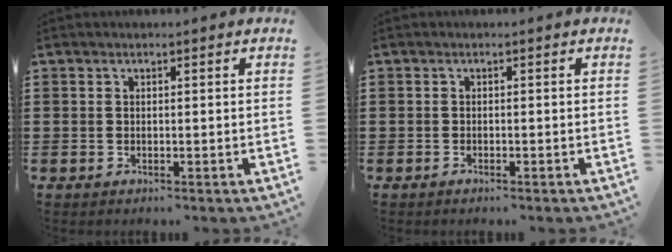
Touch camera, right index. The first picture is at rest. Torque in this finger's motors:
{"motor_torque": [-0.49, 0.75, 0.00, -0.01]}